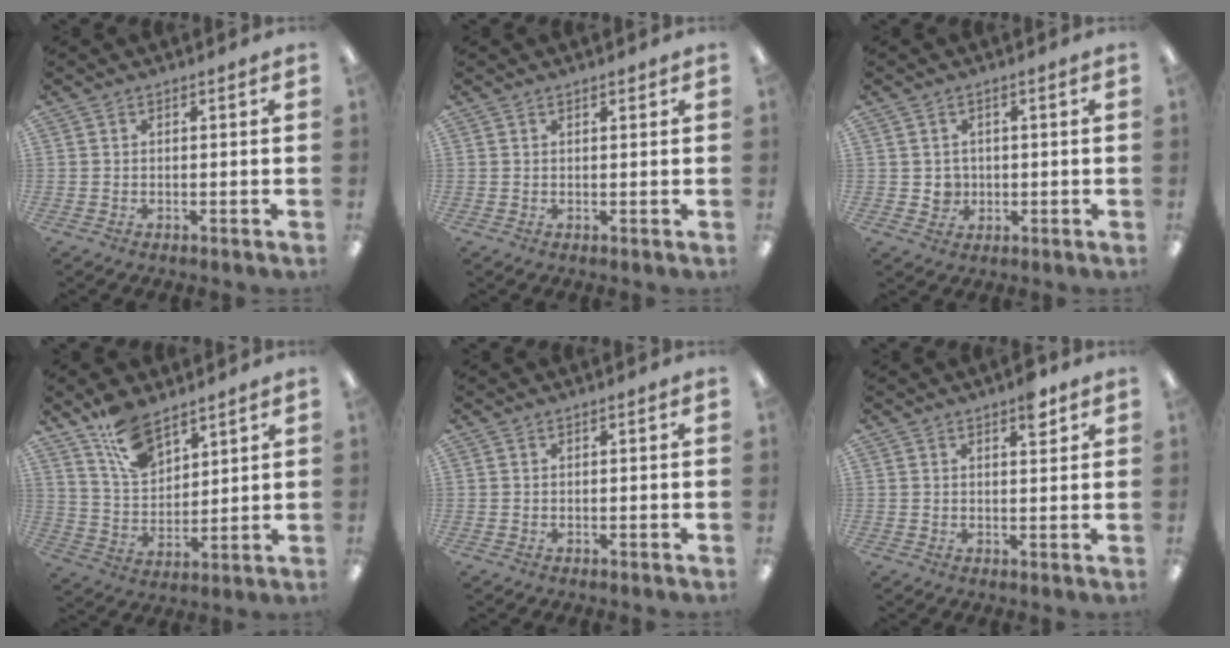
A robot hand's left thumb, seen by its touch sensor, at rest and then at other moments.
{"total": 0.9, "force": [0.7, 0.3, 0.4], "torque": [0.000, -0.003, 0.012]}
{"total": 3.2, "force": [0.5, 3.1, 0.7], "torque": [-0.003, 0.000, 0.005]}
{"total": 11.6, "force": [8.4, 5.8, 5.5], "torque": [-0.110, -0.035, 0.158]}
{"total": 0.0}
{"total": 4.5, "force": [3.0, 1.6, 2.9], "torque": [-0.023, -0.015, 0.044]}